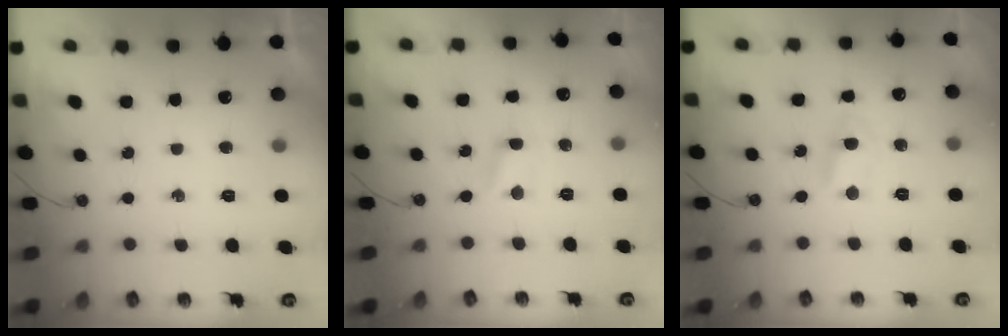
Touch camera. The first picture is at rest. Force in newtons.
{"total": 1.9, "press": 1.8, "slide": 0.3}
{"total": 2.0, "press": 1.9, "slide": 0.8}